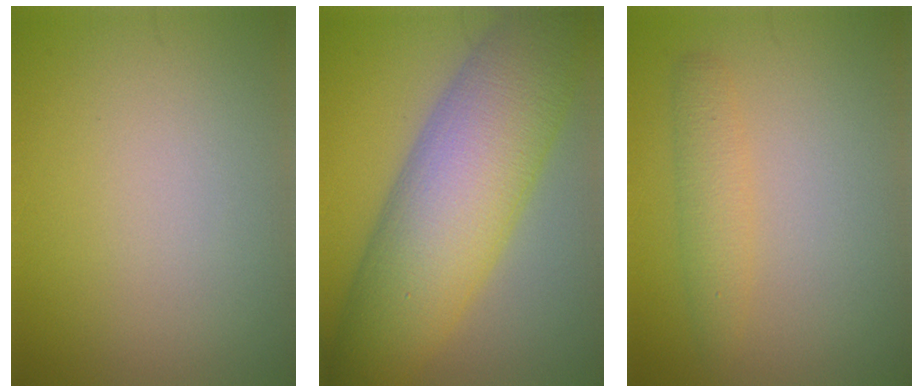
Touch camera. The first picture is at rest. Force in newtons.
{"total": 12.4, "press": 12.4, "slide": 0.4}
{"total": 2.2, "press": 2.2, "slide": 0.2}